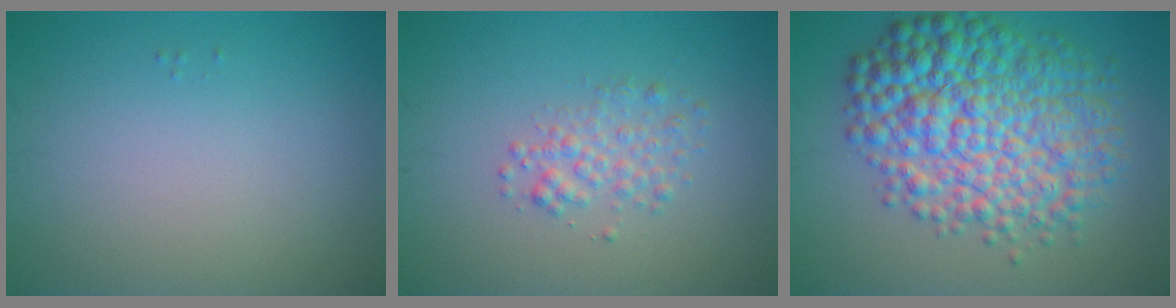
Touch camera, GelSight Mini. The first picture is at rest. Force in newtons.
{"total": 2.1, "press": 2.1, "slide": 0.1}
{"total": 10.1, "press": 10.1, "slide": 0.1}